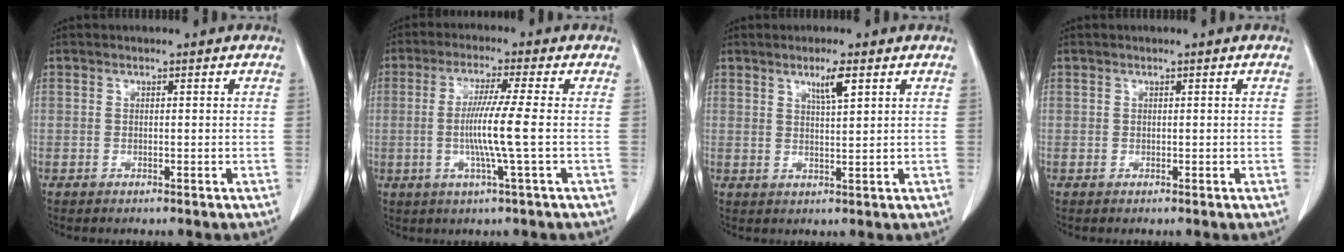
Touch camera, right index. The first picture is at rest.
{"total": 7.6, "force": [-0.8, -1.5, 7.4], "torque": [-0.143, -0.007, -0.018]}
{"total": 3.5, "force": [1.9, -0.1, 3.0], "torque": [-0.053, -0.005, 0.033]}
{"total": 0.0}